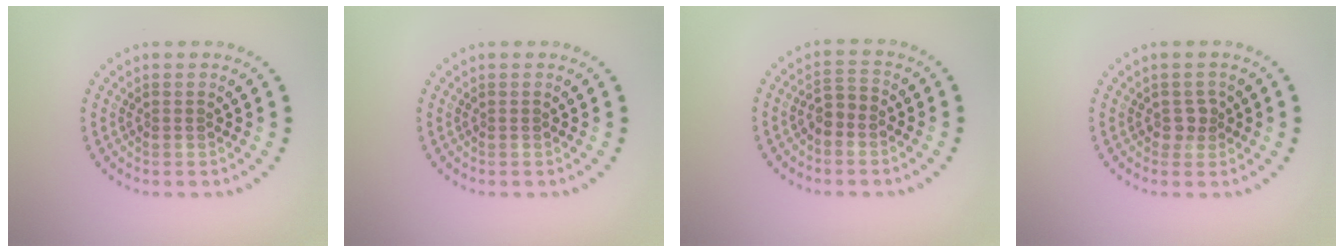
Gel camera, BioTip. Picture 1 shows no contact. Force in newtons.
{"total": 0.0}
{"total": 1.8, "press": 1.6, "slide": 0.9}
{"total": 1.4, "press": 1.1, "slide": 0.8}